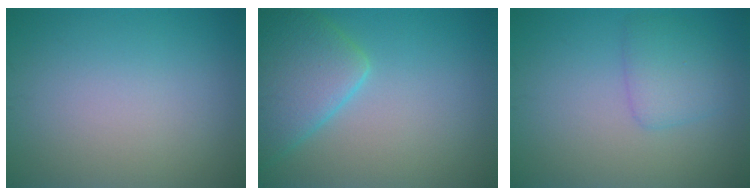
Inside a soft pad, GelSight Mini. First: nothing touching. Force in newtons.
{"total": 6.0, "press": 6.0, "slide": 0.3}
{"total": 2.5, "press": 2.5, "slide": 0.1}